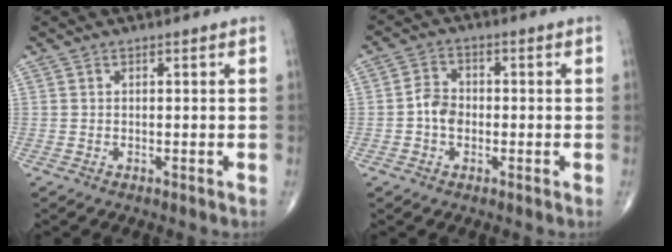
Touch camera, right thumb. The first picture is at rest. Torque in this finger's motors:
{"motor_torque": [0.18, 0.11, 0.55, -0.20, 0.02]}